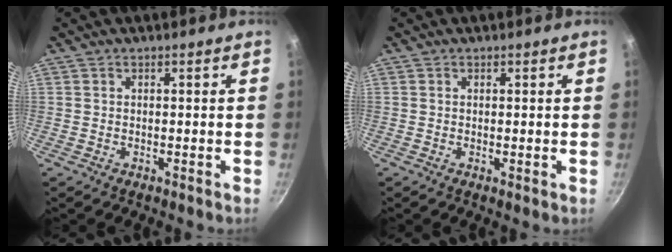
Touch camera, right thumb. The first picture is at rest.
{"total": 0.8, "force": [0.0, 0.2, 0.8], "torque": [-0.016, -0.005, 0.001]}